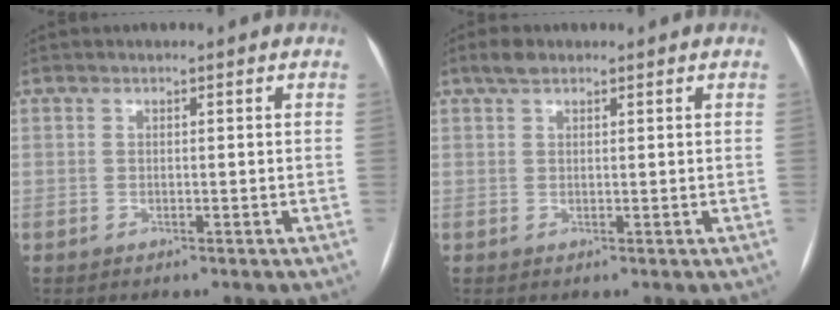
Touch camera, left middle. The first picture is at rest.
{"total": 2.2, "force": [1.6, 0.9, 1.2], "torque": [-0.026, 0.014, 0.030]}